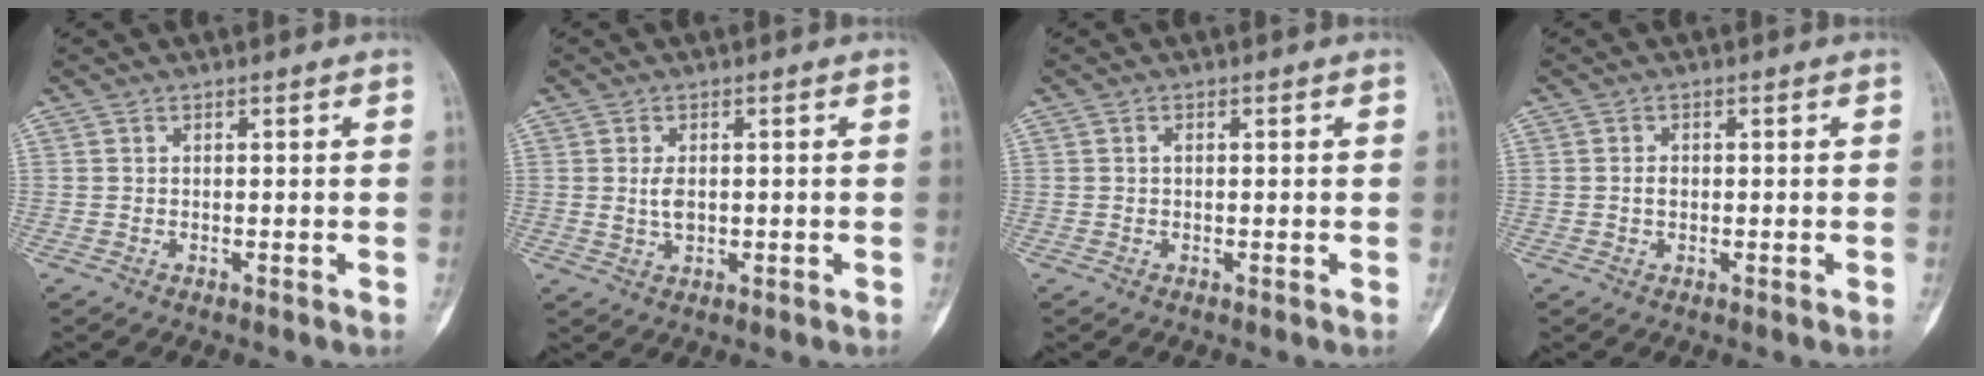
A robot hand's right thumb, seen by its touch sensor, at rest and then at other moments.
{"total": 2.9, "force": [0.1, 1.7, 2.4], "torque": [-0.045, -0.005, 0.005]}
{"total": 0.5, "force": [0.0, 0.2, 0.5], "torque": [-0.008, 0.001, -0.002]}
{"total": 1.5, "force": [-0.2, 1.0, 1.1], "torque": [-0.016, 0.003, -0.005]}